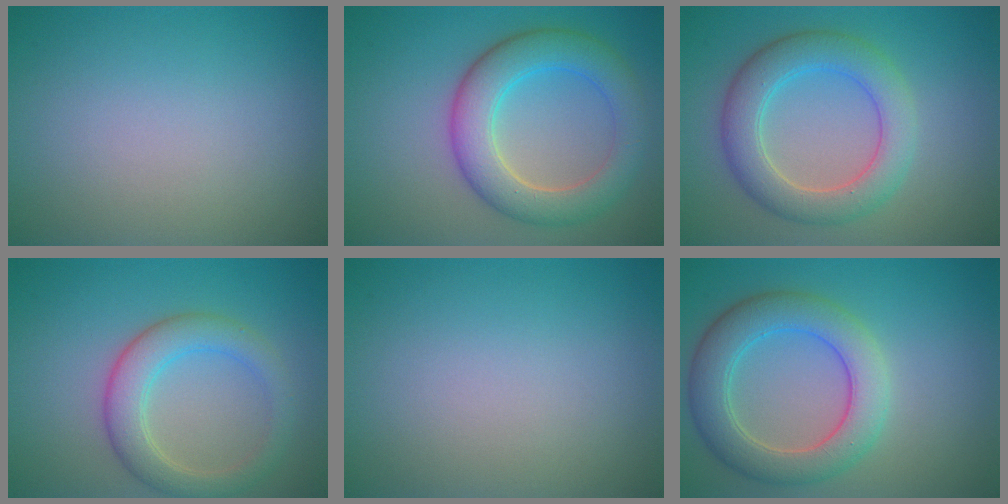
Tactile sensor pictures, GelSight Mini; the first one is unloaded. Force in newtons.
{"total": 6.5, "press": 6.5, "slide": 0.2}
{"total": 5.0, "press": 5.0, "slide": 0.0}
{"total": 4.3, "press": 4.3, "slide": 0.3}
{"total": 0.0}
{"total": 5.9, "press": 5.9, "slide": 0.3}